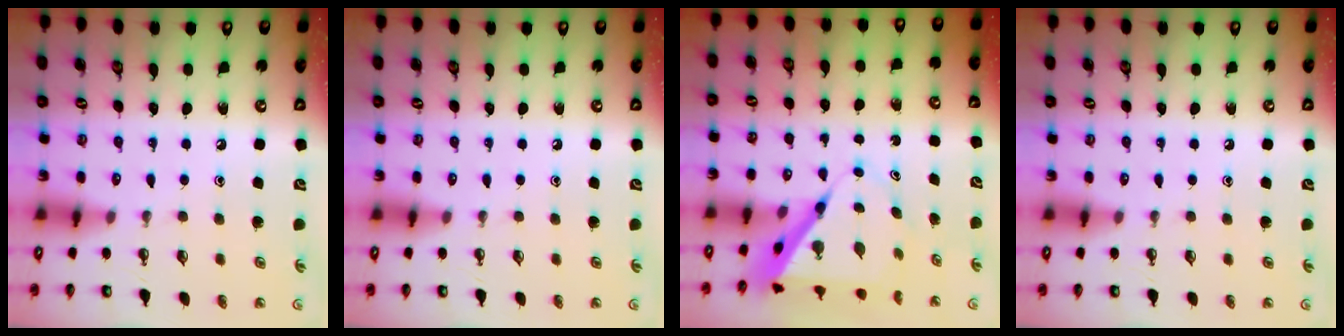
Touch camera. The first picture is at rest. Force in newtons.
{"total": 0.0}
{"total": 8.1, "press": 8.1, "slide": 0.8}
{"total": 0.0}